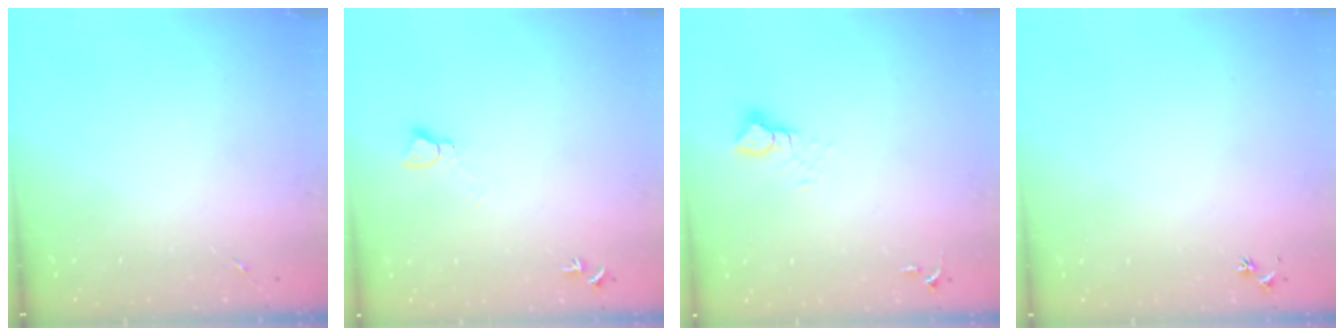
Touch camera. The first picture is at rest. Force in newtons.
{"total": 4.4, "press": 4.4, "slide": 0.4}
{"total": 3.5, "press": 3.5, "slide": 0.2}
{"total": 2.5, "press": 2.5, "slide": 0.3}